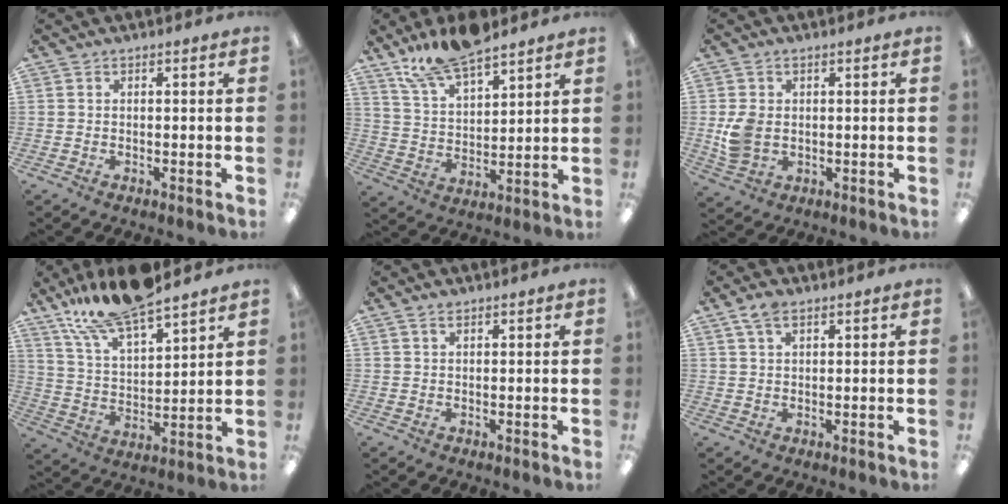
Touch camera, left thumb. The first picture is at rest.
{"total": 13.4, "force": [10.8, 4.8, 6.4], "torque": [-0.121, -0.055, 0.196]}
{"total": 6.6, "force": [0.4, 4.7, 4.5], "torque": [-0.096, 0.002, 0.008]}
{"total": 15.9, "force": [13.6, 4.1, 7.2], "torque": [-0.156, -0.074, 0.243]}
{"total": 1.6, "force": [1.1, 0.7, 0.9], "torque": [-0.021, 0.001, 0.021]}
{"total": 4.6, "force": [2.9, 2.2, 2.8], "torque": [-0.052, -0.001, 0.052]}